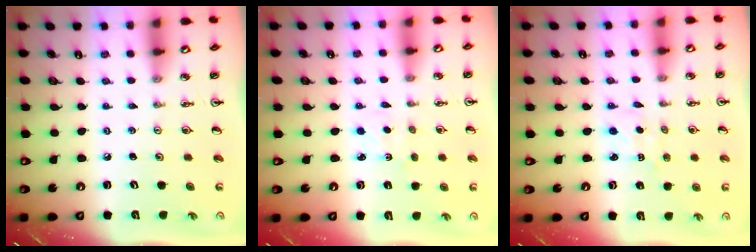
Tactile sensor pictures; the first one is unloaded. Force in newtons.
{"total": 1.4, "press": 1.4, "slide": 0.2}
{"total": 1.8, "press": 1.7, "slide": 0.3}